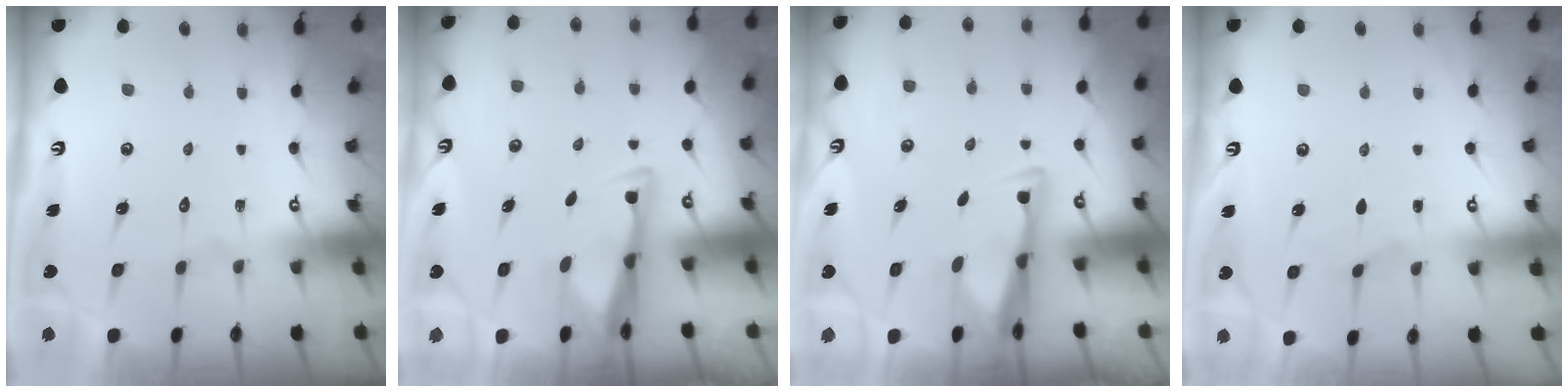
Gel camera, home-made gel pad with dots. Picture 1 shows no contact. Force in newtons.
{"total": 3.0, "press": 2.9, "slide": 0.9}
{"total": 3.0, "press": 2.9, "slide": 0.9}
{"total": 1.4, "press": 1.3, "slide": 0.2}